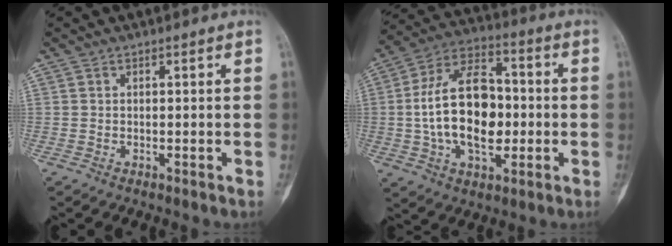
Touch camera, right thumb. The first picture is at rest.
{"total": 18.8, "force": [-1.0, 11.2, 15.1], "torque": [-0.246, 0.028, -0.018]}